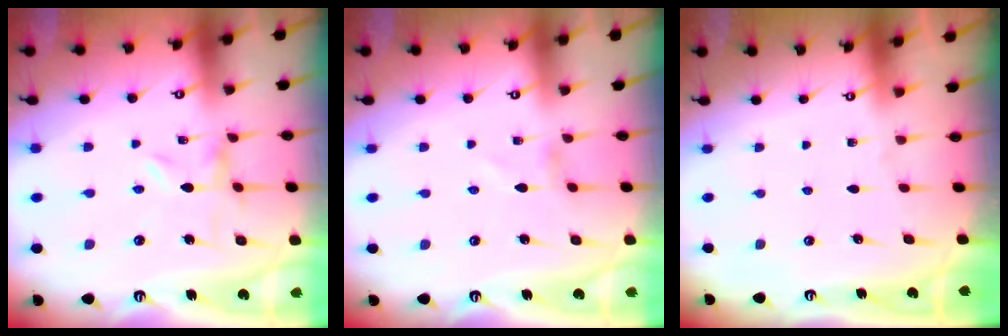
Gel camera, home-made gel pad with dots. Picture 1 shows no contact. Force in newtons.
{"total": 0.0}
{"total": 0.0}